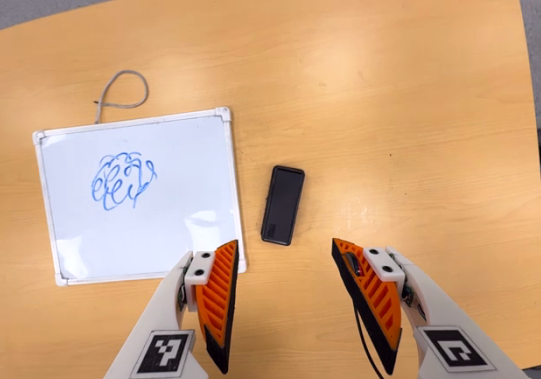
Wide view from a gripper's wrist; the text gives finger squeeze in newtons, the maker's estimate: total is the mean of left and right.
{"total": 0.0}